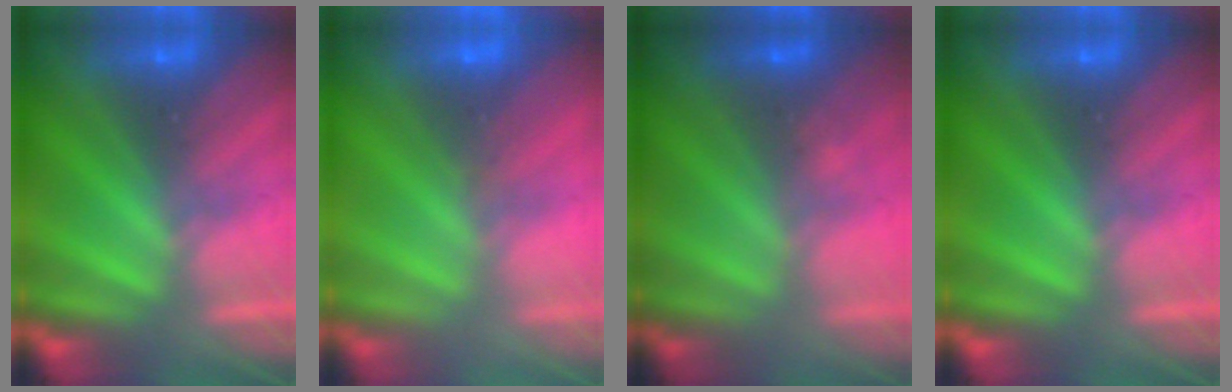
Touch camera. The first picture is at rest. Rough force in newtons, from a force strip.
{"total": 4.8}
{"total": 1.9}
{"total": 0.0}